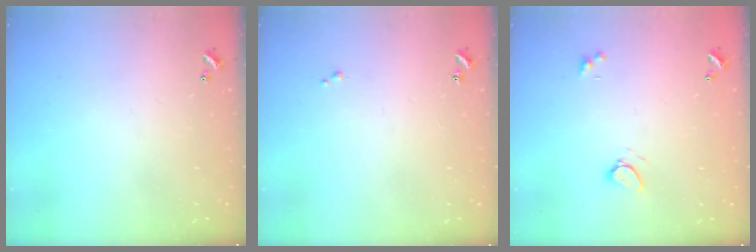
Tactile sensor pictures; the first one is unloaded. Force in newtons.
{"total": 0.0}
{"total": 1.7, "press": 1.6, "slide": 0.3}